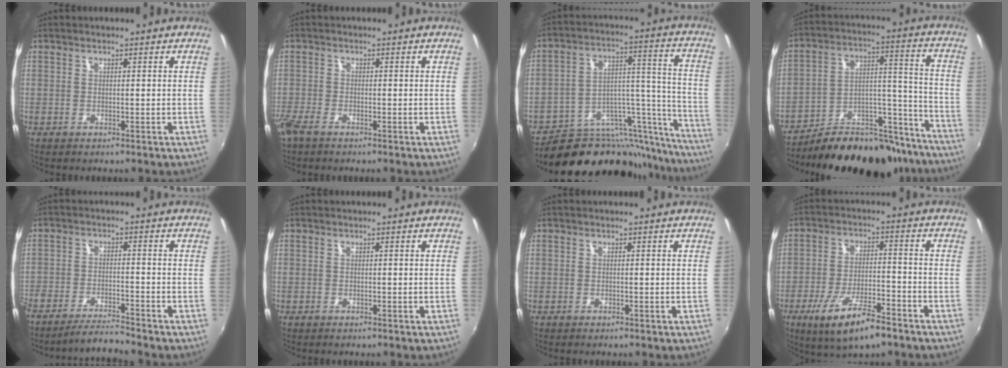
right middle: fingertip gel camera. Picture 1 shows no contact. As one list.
[{"total": 3.3, "force": [-2.4, 0.9, 2.0], "torque": [-0.053, -0.010, -0.052]}, {"total": 22.7, "force": [-19.4, 9.2, 7.4], "torque": [-0.080, 0.066, -0.274]}, {"total": 22.1, "force": [-18.4, 8.6, 8.7], "torque": [-0.124, 0.053, -0.248]}, {"total": 6.1, "force": [-5.9, -0.4, 1.8], "torque": [-0.055, -0.007, -0.107]}, {"total": 0.0}, {"total": 0.0}, {"total": 11.9, "force": [-7.5, 3.2, 8.7], "torque": [-0.179, -0.024, -0.129]}]